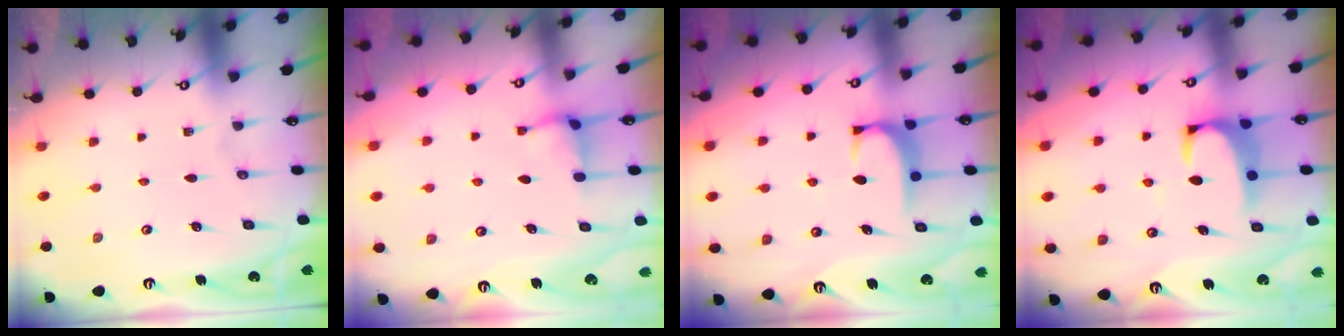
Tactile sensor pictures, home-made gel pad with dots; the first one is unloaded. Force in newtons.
{"total": 3.0, "press": 3.0, "slide": 0.3}
{"total": 1.6, "press": 1.5, "slide": 0.5}
{"total": 2.2, "press": 2.0, "slide": 0.9}